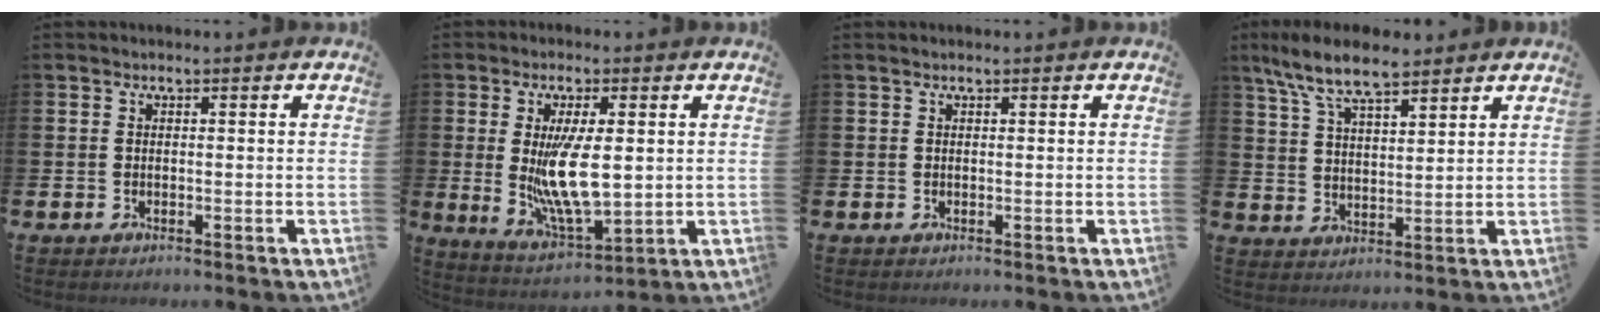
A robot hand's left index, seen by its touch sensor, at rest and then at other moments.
{"total": 8.8, "force": [1.2, 3.2, 8.2], "torque": [-0.154, -0.007, 0.017]}
{"total": 0.0}
{"total": 8.2, "force": [7.1, 2.0, 3.7], "torque": [-0.091, -0.021, 0.129]}